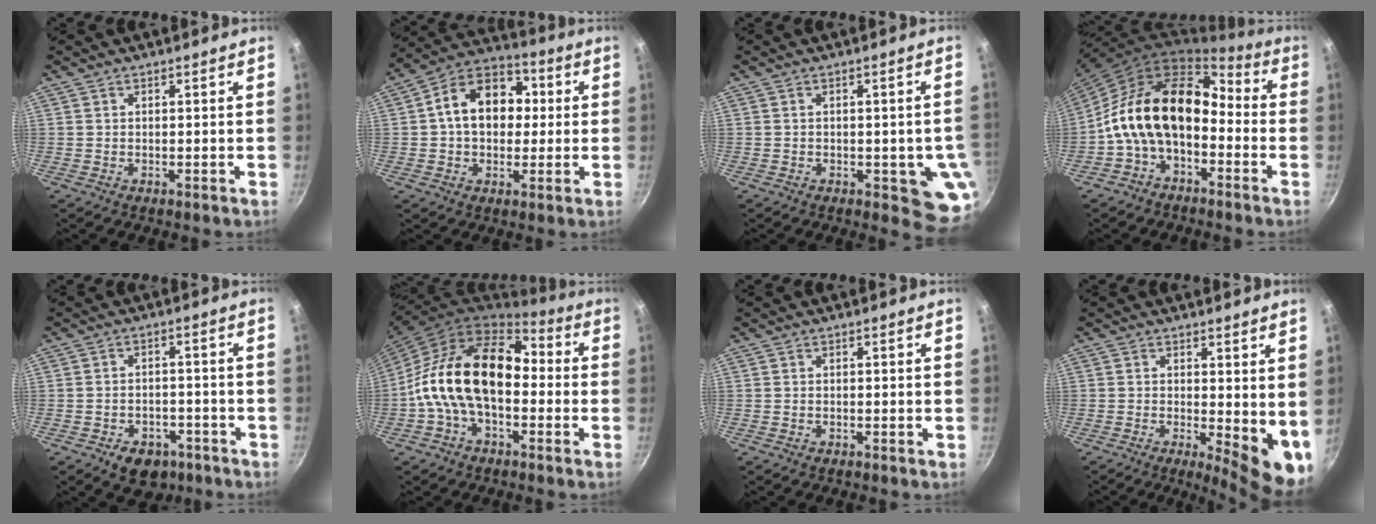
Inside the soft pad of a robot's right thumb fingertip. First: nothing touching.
{"total": 14.7, "force": [1.6, 10.9, 9.8], "torque": [-0.115, 0.029, 0.005]}
{"total": 8.4, "force": [-1.8, 3.7, 7.3], "torque": [-0.048, -0.001, -0.020]}
{"total": 16.9, "force": [-3.6, 10.7, 12.5], "torque": [-0.192, 0.065, -0.081]}
{"total": 7.6, "force": [-4.2, 5.2, 3.6], "torque": [-0.024, 0.030, -0.046]}
{"total": 18.2, "force": [-1.7, 11.4, 14.1], "torque": [-0.220, 0.048, -0.050]}
{"total": 0.0}
{"total": 9.1, "force": [0.0, 3.4, 8.4], "torque": [-0.096, -0.013, 0.005]}